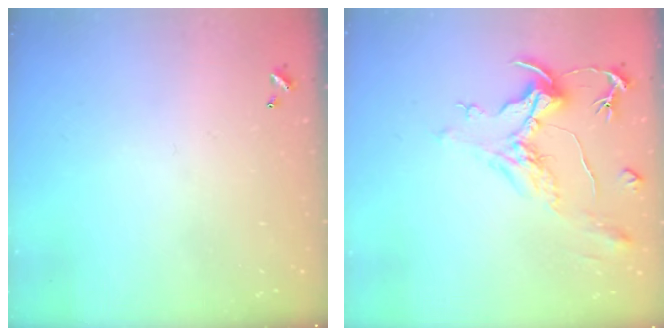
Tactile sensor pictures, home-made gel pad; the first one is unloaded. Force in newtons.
{"total": 2.3, "press": 1.8, "slide": 1.3}